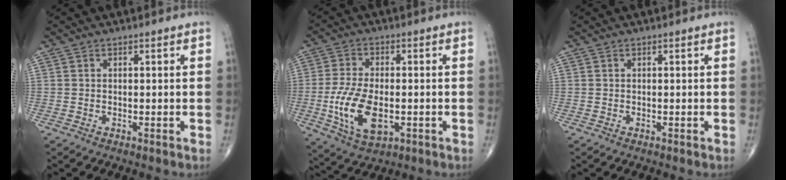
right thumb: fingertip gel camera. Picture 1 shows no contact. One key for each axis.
{"total": 12.2, "fx": -2.5, "fy": 6.4, "fz": 10.1, "tx": -0.199, "ty": -0.006, "tz": -0.038}
{"total": 0.0}